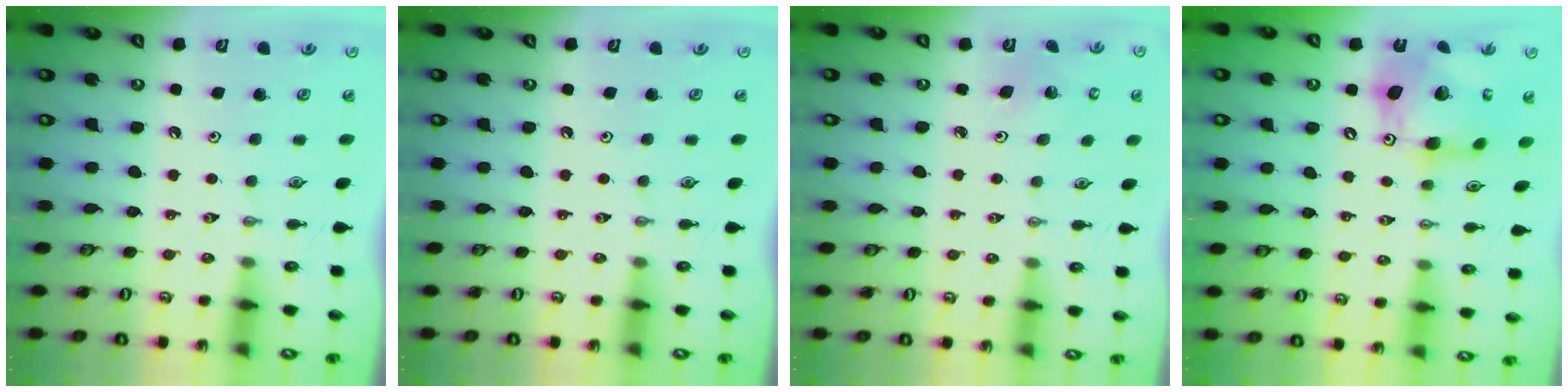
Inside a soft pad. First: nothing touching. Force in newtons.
{"total": 0.0}
{"total": 2.3, "press": 2.3, "slide": 0.2}
{"total": 17.4, "press": 17.3, "slide": 1.8}